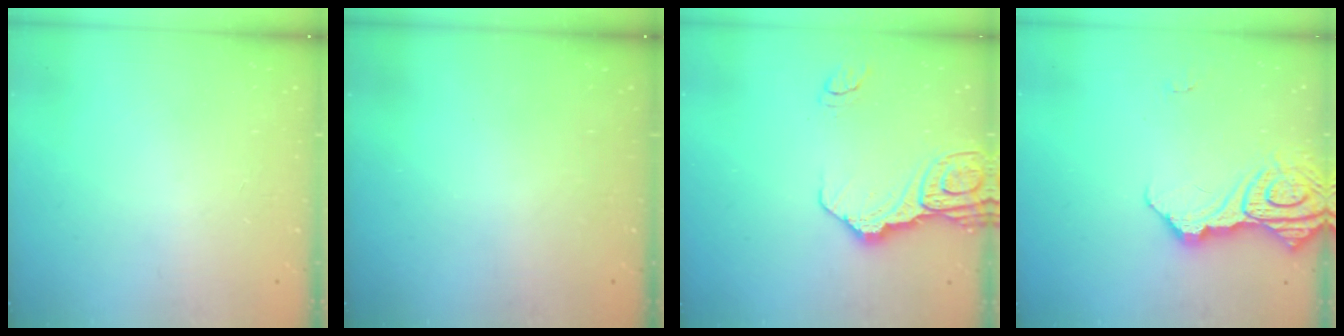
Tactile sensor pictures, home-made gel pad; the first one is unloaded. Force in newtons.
{"total": 0.0}
{"total": 14.2, "press": 14.1, "slide": 1.7}
{"total": 15.3, "press": 15.2, "slide": 1.6}